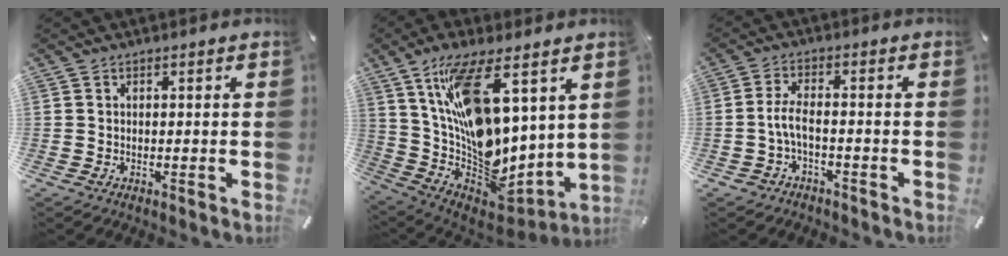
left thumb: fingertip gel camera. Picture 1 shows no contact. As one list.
[{"total": 17.3, "force": [6.1, 7.8, 14.2], "torque": [-0.248, -0.068, 0.106]}, {"total": 4.6, "force": [-1.7, 2.1, 3.7], "torque": [-0.086, 0.006, -0.037]}]